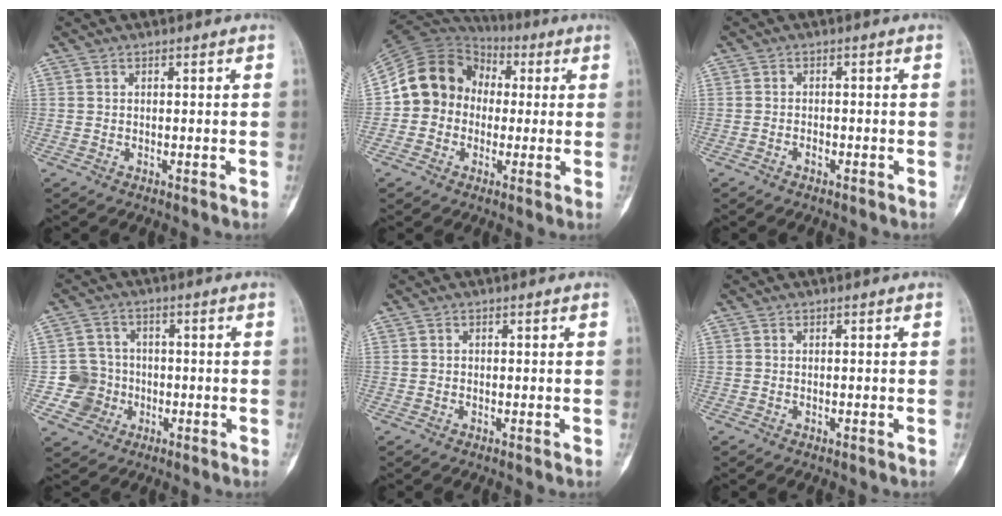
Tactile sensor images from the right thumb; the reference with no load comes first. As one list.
[{"total": 13.9, "force": [0.3, 12.2, 6.5], "torque": [-0.095, 0.035, -0.004]}, {"total": 1.3, "force": [-0.8, 0.7, 0.7], "torque": [-0.014, 0.006, -0.014]}, {"total": 6.6, "force": [-1.6, 6.3, 0.4], "torque": [0.026, 0.015, -0.033]}, {"total": 0.0}, {"total": 0.5, "force": [-0.2, 0.2, 0.4], "torque": [-0.010, -0.001, -0.003]}]